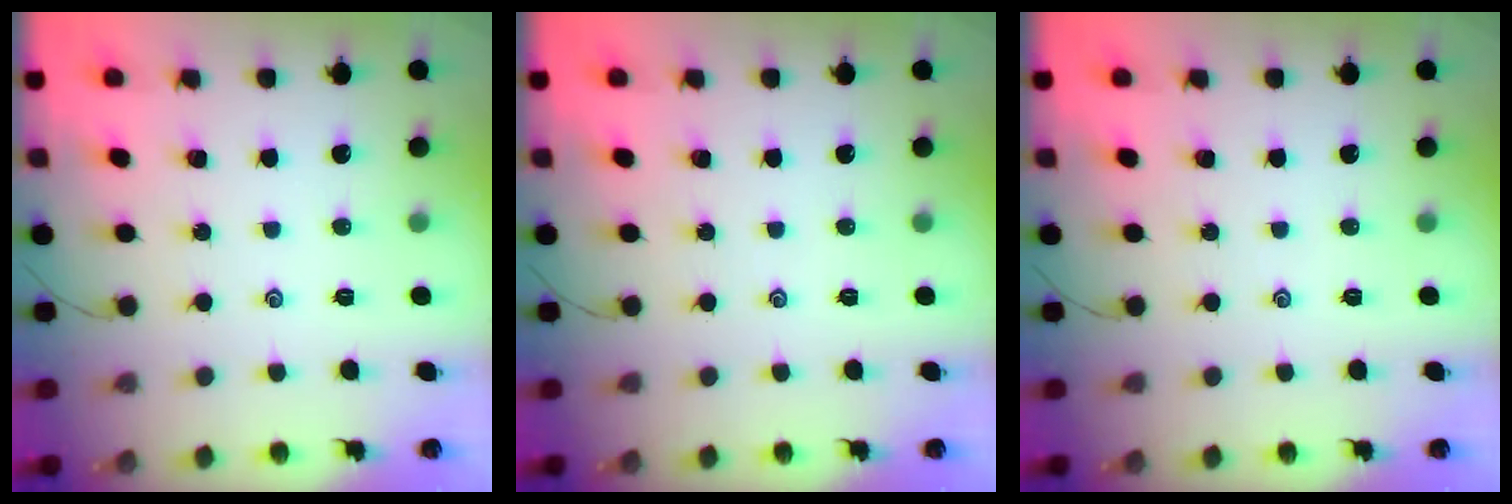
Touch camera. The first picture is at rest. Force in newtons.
{"total": 0.0}
{"total": 0.0}